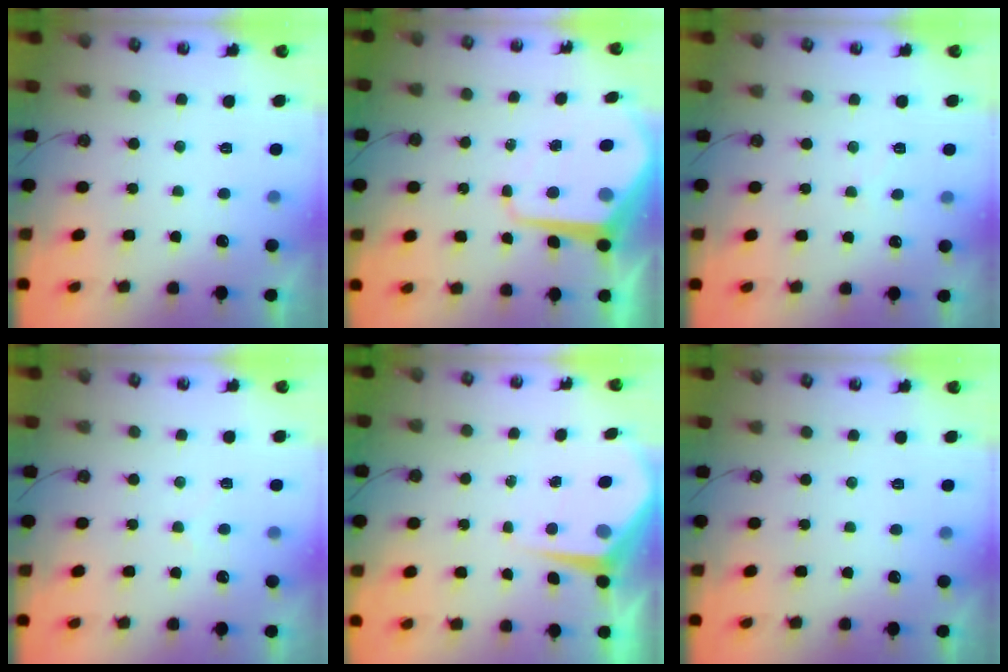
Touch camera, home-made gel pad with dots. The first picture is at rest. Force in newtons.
{"total": 10.6, "press": 10.6, "slide": 0.9}
{"total": 5.6, "press": 5.6, "slide": 0.9}
{"total": 5.0, "press": 4.9, "slide": 0.6}
{"total": 5.5, "press": 5.5, "slide": 0.4}
{"total": 0.0}